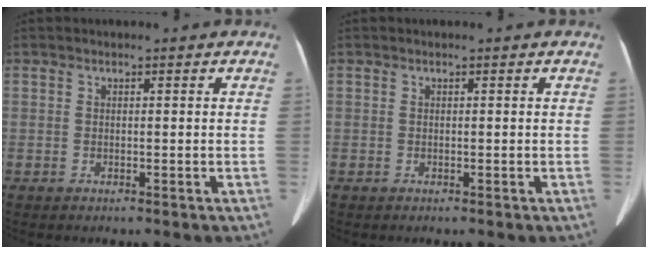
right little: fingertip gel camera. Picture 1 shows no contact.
{"total": 0.0}